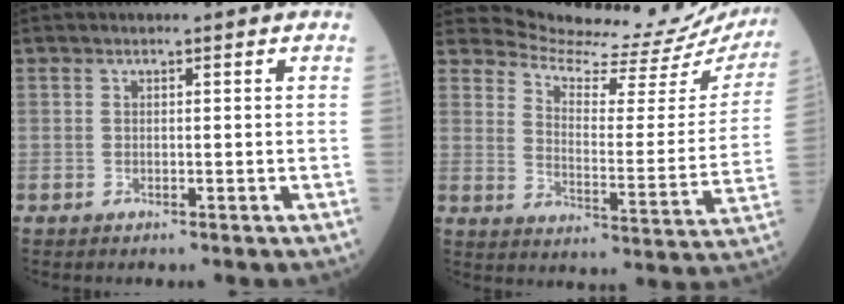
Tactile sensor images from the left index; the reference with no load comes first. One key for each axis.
{"total": 22.0, "fx": 21.5, "fy": 1.2, "fz": 4.5, "tx": -0.085, "ty": -0.107, "tz": 0.280}